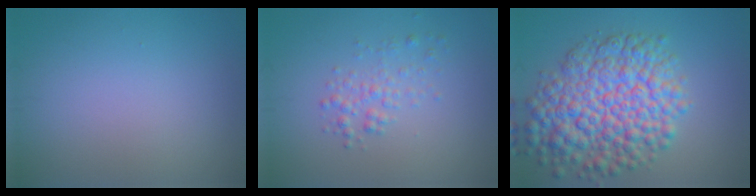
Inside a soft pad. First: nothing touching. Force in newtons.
{"total": 1.8, "press": 1.8, "slide": 0.1}
{"total": 9.9, "press": 9.9, "slide": 0.3}